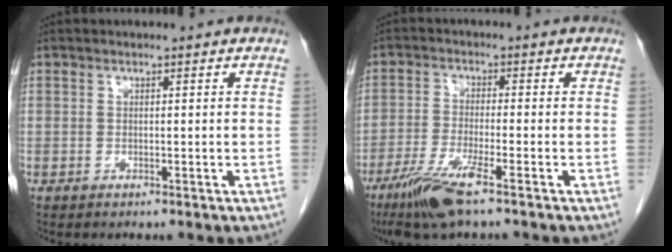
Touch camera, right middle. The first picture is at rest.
{"total": 7.8, "force": [-5.0, 0.1, 5.9], "torque": [-0.123, -0.023, -0.096]}